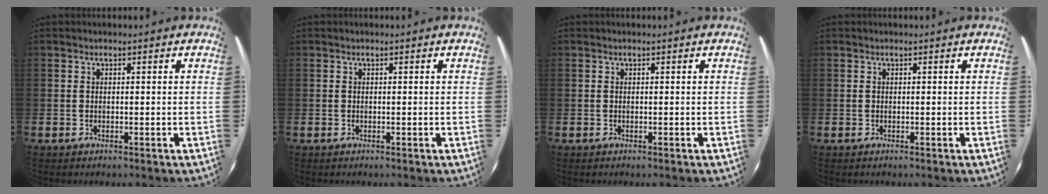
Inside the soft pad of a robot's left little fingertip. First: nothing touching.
{"total": 0.0}
{"total": 0.0}
{"total": 0.0}